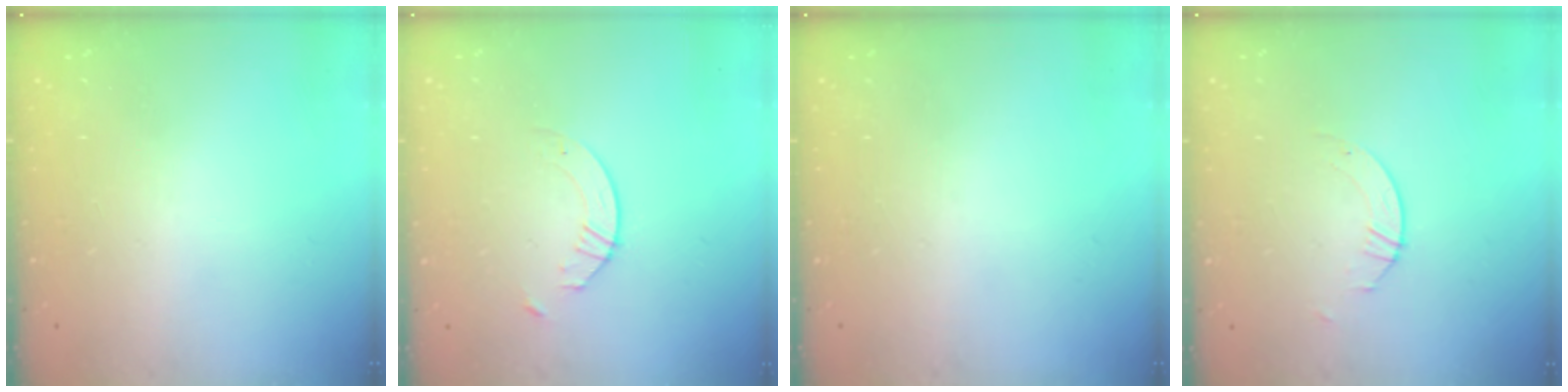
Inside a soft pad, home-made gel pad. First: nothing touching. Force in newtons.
{"total": 2.9, "press": 2.9, "slide": 0.3}
{"total": 0.0}
{"total": 1.1, "press": 1.1, "slide": 0.1}